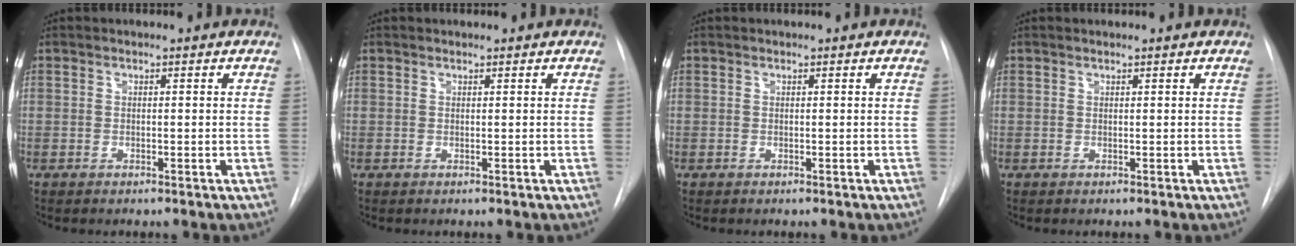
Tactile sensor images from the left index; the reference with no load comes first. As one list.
[{"total": 0.0}, {"total": 0.0}, {"total": 0.0}]